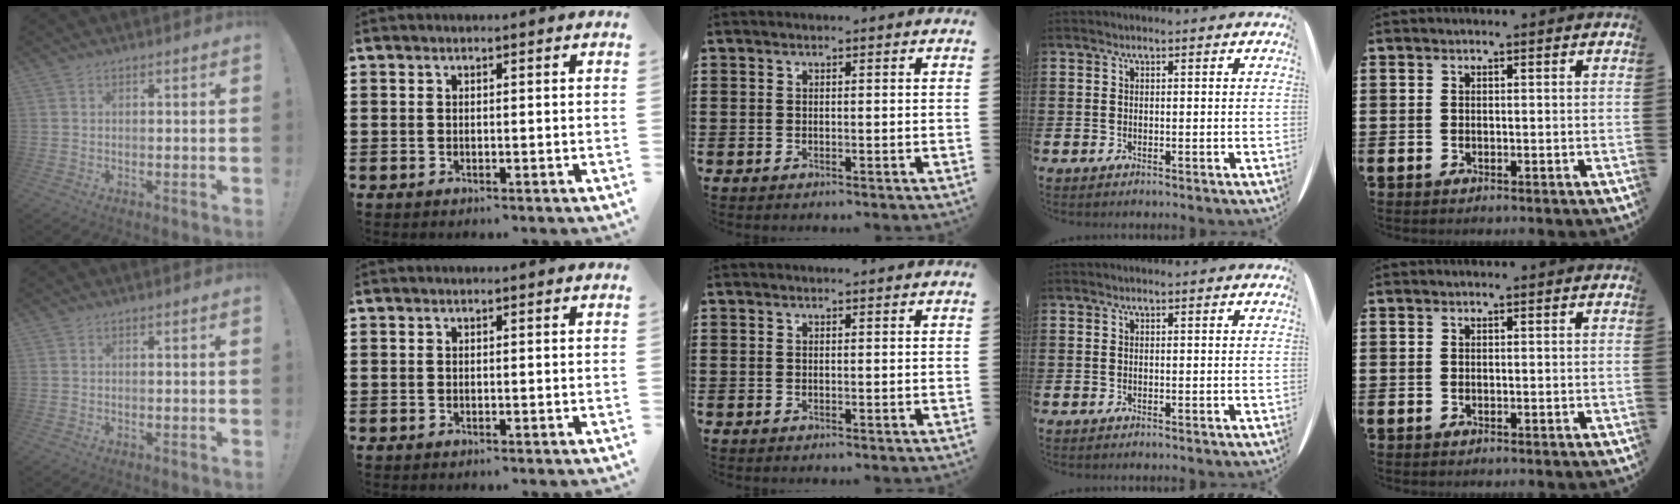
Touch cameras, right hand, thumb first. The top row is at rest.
{}